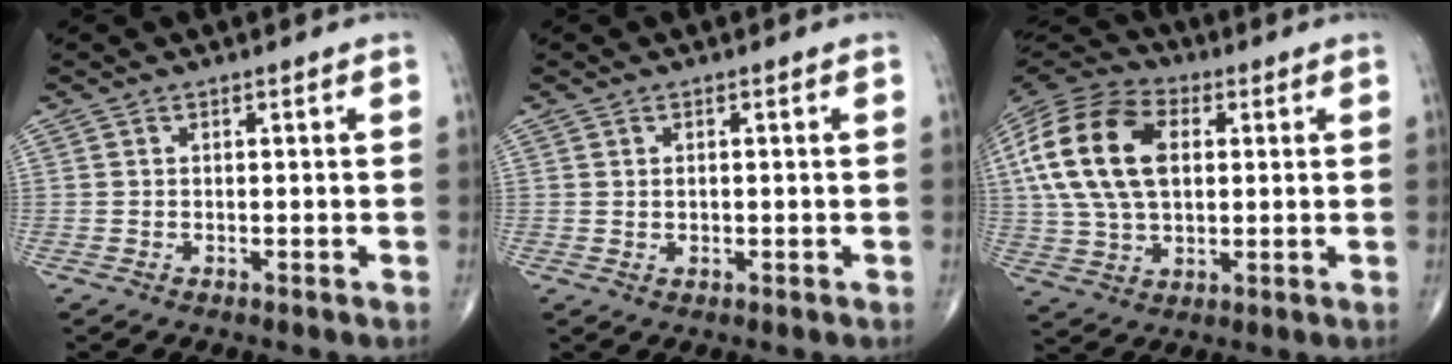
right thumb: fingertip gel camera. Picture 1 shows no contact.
{"total": 0.9, "force": [0.1, 0.6, 0.7], "torque": [-0.011, -0.003, 0.003]}
{"total": 20.0, "force": [3.5, 12.4, 15.2], "torque": [-0.303, 0.009, 0.058]}